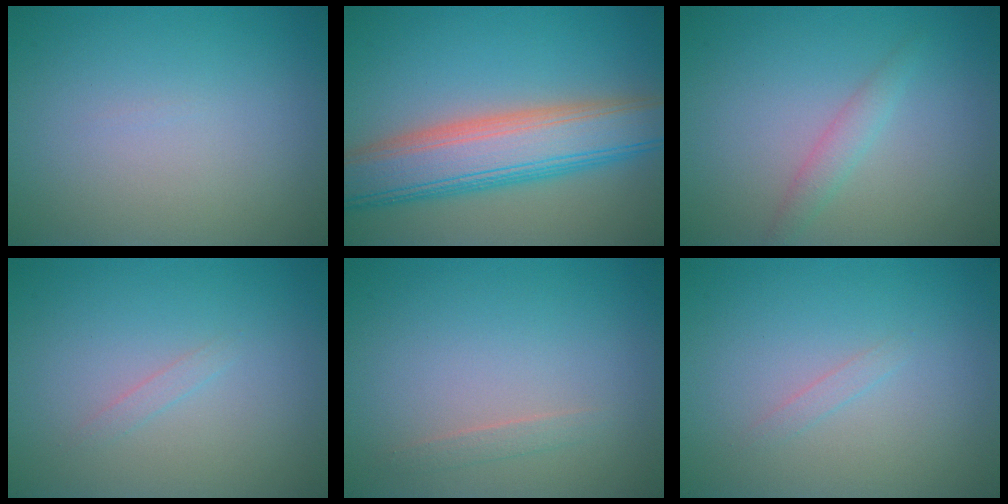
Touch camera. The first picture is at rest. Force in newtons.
{"total": 8.6, "press": 8.6, "slide": 0.3}
{"total": 1.5, "press": 1.5, "slide": 0.1}
{"total": 0.7, "press": 0.7, "slide": 0.0}
{"total": 0.8, "press": 0.8, "slide": 0.1}
{"total": 0.7, "press": 0.7, "slide": 0.0}